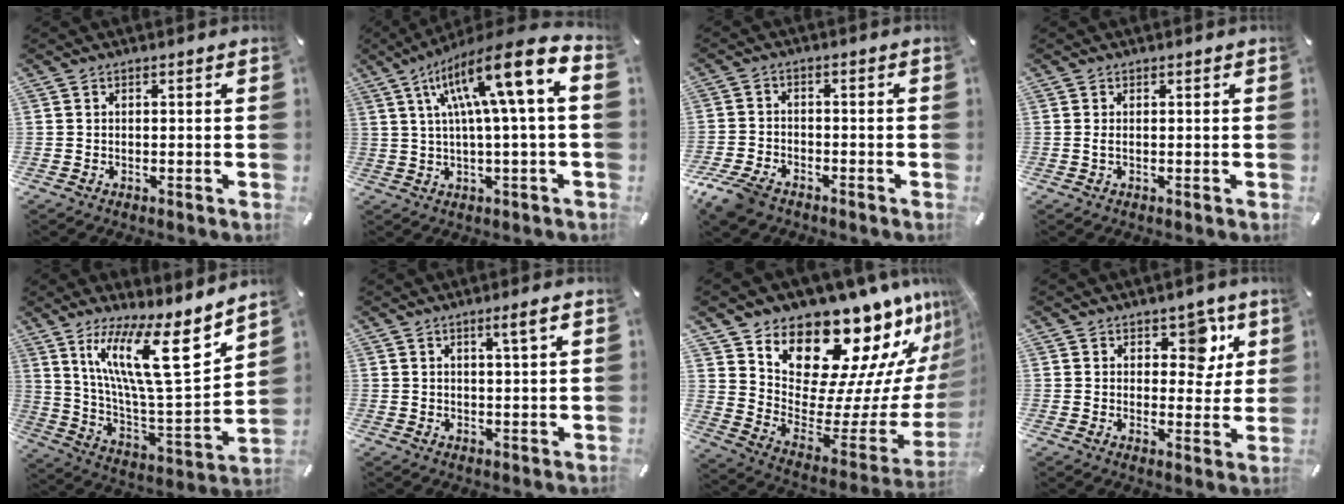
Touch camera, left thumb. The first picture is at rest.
{"total": 17.3, "force": [5.9, 2.7, 16.0], "torque": [-0.284, -0.022, 0.082]}
{"total": 6.1, "force": [-4.5, 3.2, 2.6], "torque": [-0.067, 0.014, -0.089]}
{"total": 0.9, "force": [0.1, 0.3, 0.8], "torque": [-0.017, 0.001, 0.002]}
{"total": 20.3, "force": [12.0, 5.0, 15.6], "torque": [-0.276, -0.076, 0.189]}
{"total": 3.9, "force": [1.9, 0.2, 3.4], "torque": [-0.060, -0.003, 0.028]}
{"total": 19.7, "force": [17.2, 7.7, 6.0], "torque": [-0.072, -0.163, 0.300]}
{"total": 7.9, "force": [4.0, 5.2, 4.3], "torque": [-0.030, -0.021, 0.061]}